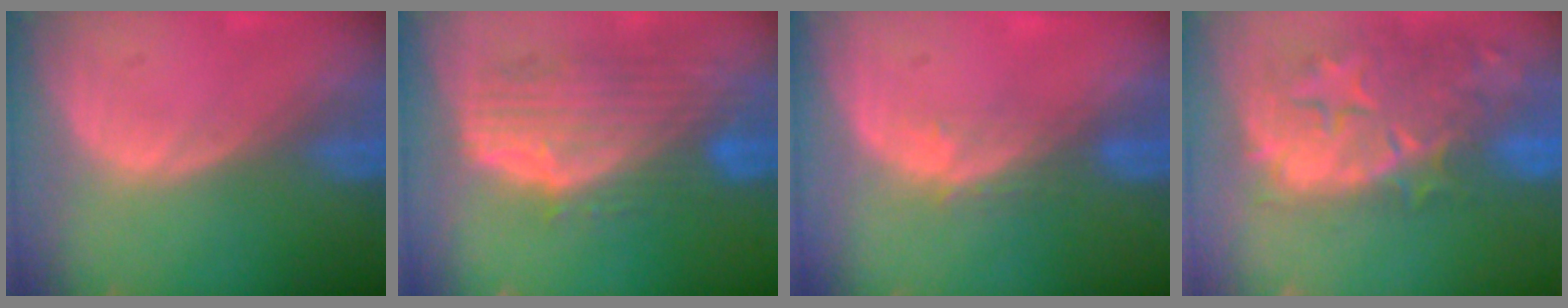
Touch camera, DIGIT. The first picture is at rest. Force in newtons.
{"total": 9.8, "press": 8.6, "slide": 4.8}
{"total": 2.9, "press": 2.4, "slide": 1.7}
{"total": 14.3, "press": 12.0, "slide": 7.9}